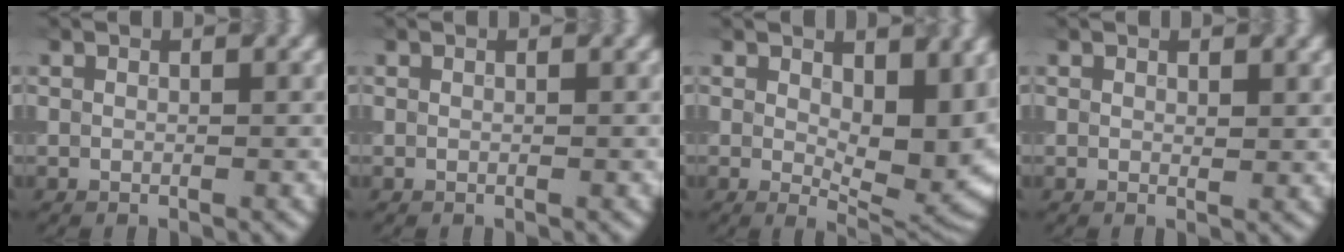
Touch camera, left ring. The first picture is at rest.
{"total": 0.0}
{"total": 7.4, "force": [1.1, 3.8, 6.2], "torque": [-0.095, -0.016, 0.026]}
{"total": 0.7, "force": [0.3, 0.3, 0.5], "torque": [-0.006, -0.003, 0.009]}